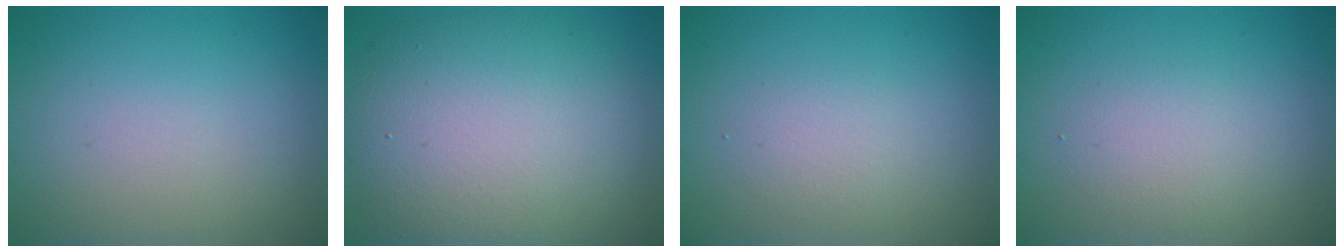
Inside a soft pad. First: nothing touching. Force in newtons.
{"total": 11.2, "press": 11.2, "slide": 0.7}
{"total": 1.5, "press": 1.5, "slide": 0.1}
{"total": 2.2, "press": 2.2, "slide": 0.1}